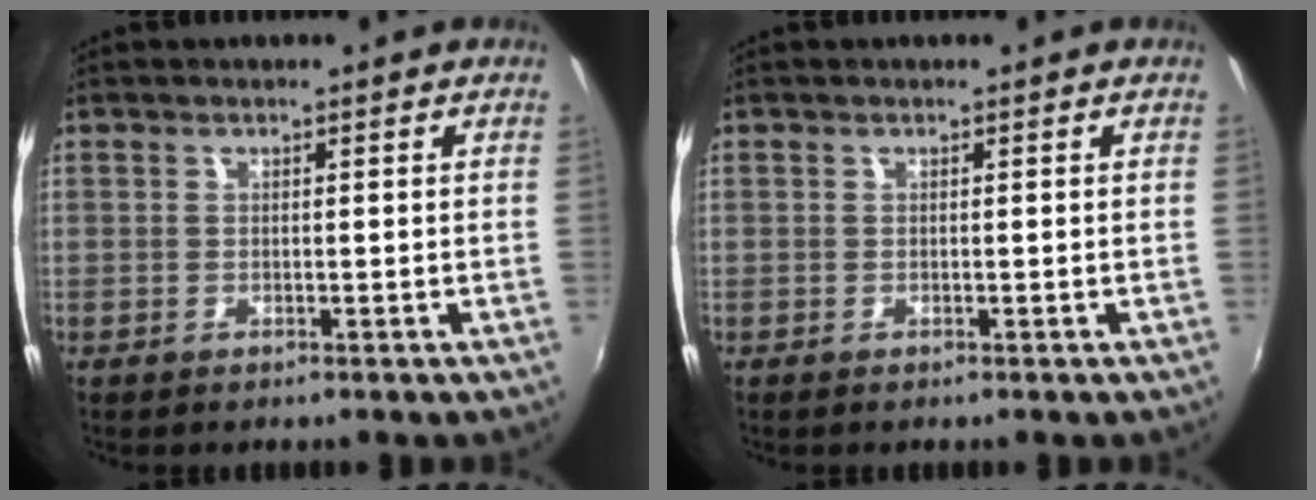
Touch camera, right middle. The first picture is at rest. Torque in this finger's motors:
{"motor_torque": [0.06, -0.20, 0.03, 0.00]}